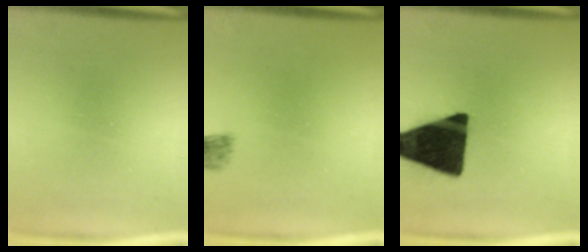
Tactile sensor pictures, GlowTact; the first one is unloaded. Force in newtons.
{"total": 1.2}
{"total": 16.5}